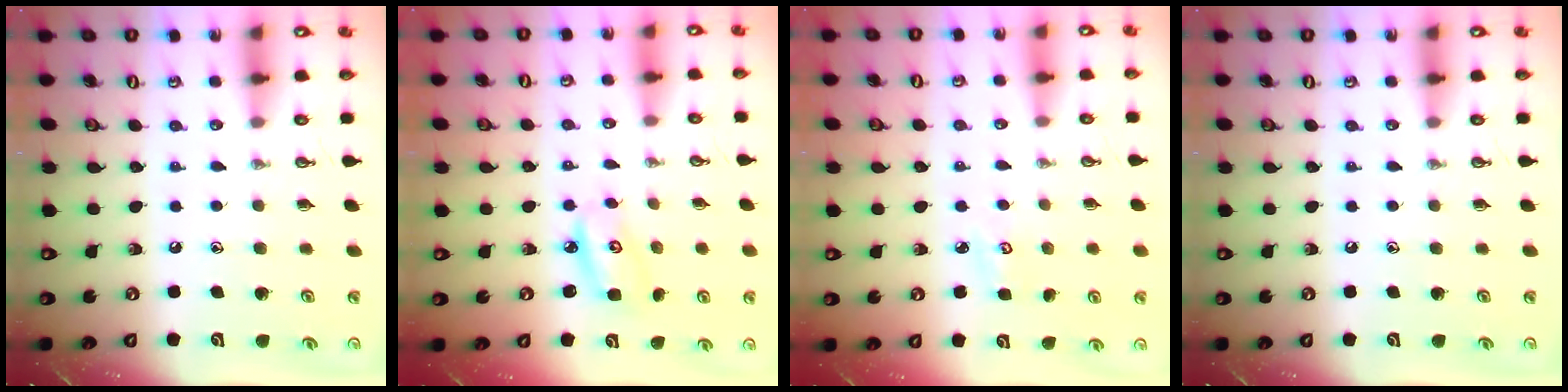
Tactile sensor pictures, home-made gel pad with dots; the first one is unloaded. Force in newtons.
{"total": 4.9, "press": 4.9, "slide": 0.4}
{"total": 3.2, "press": 3.2, "slide": 0.4}
{"total": 0.0}